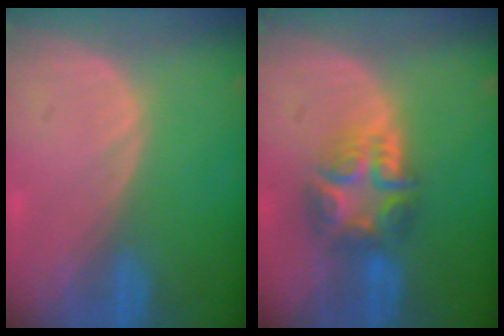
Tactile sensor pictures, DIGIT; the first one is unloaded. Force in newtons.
{"total": 7.9, "press": 6.7, "slide": 4.2}